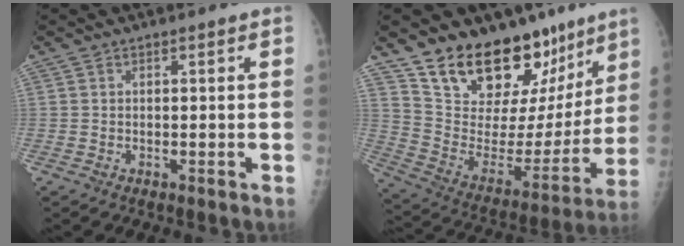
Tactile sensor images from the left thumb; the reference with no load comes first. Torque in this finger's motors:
{"motor_torque": [0.73, 0.57, 1.22, -1.55, 0.09]}